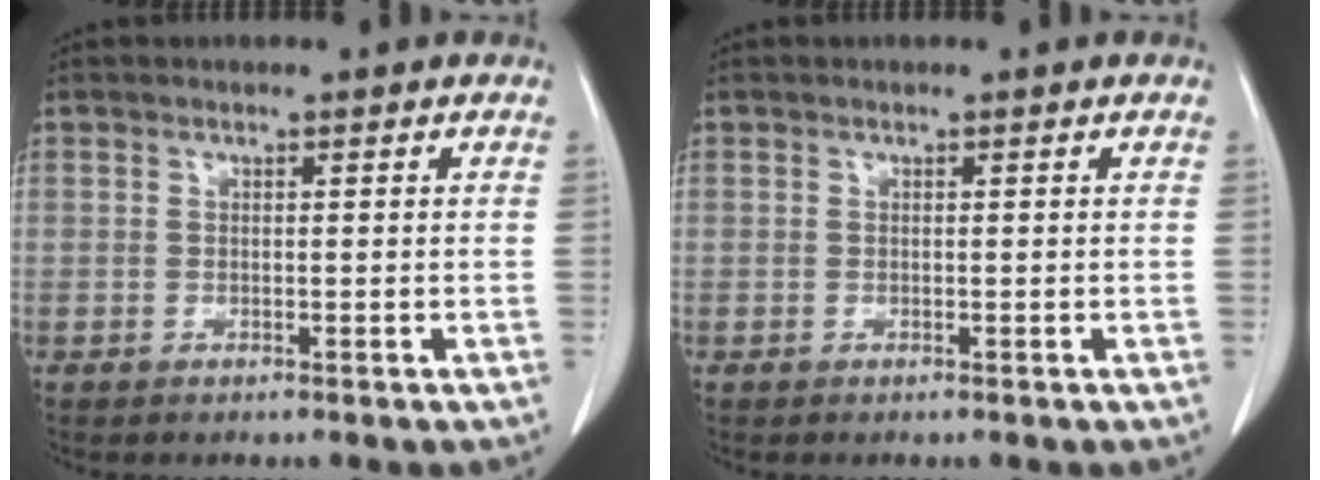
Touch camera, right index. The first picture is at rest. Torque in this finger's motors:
{"motor_torque": [0.00, 0.00, 0.00, 0.00]}